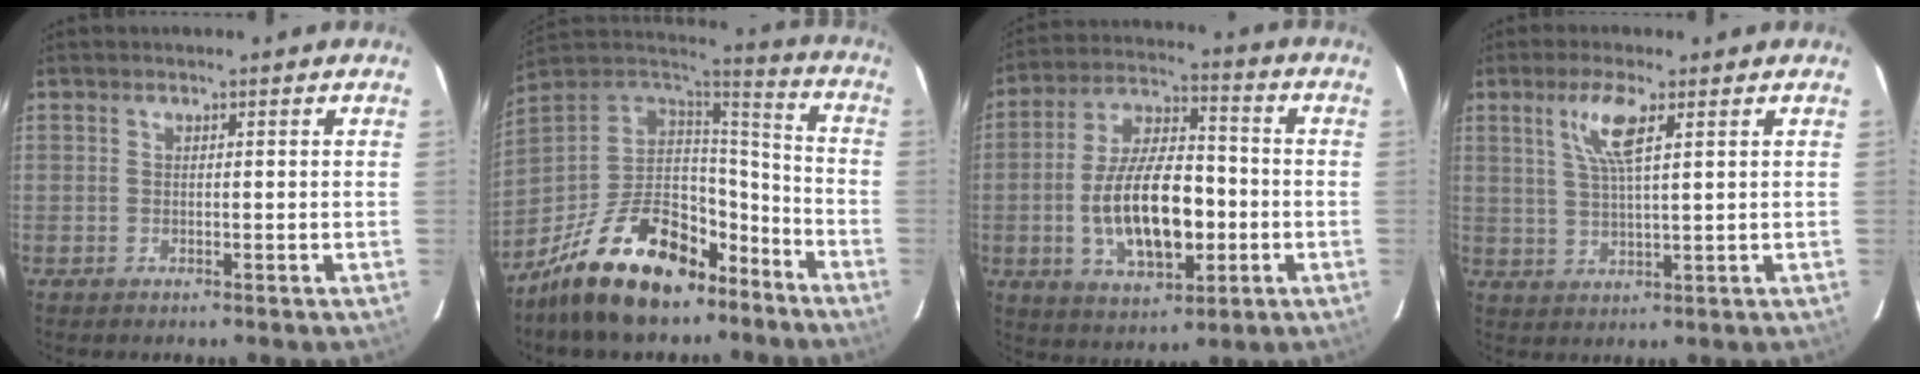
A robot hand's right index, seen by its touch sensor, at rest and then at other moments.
{"total": 24.1, "force": [-15.9, 11.7, 13.8], "torque": [-0.267, 0.017, -0.243]}
{"total": 16.8, "force": [-3.3, 7.9, 14.5], "torque": [-0.278, 0.010, -0.046]}
{"total": 6.2, "force": [2.8, 0.8, 5.4], "torque": [-0.109, 0.001, 0.056]}